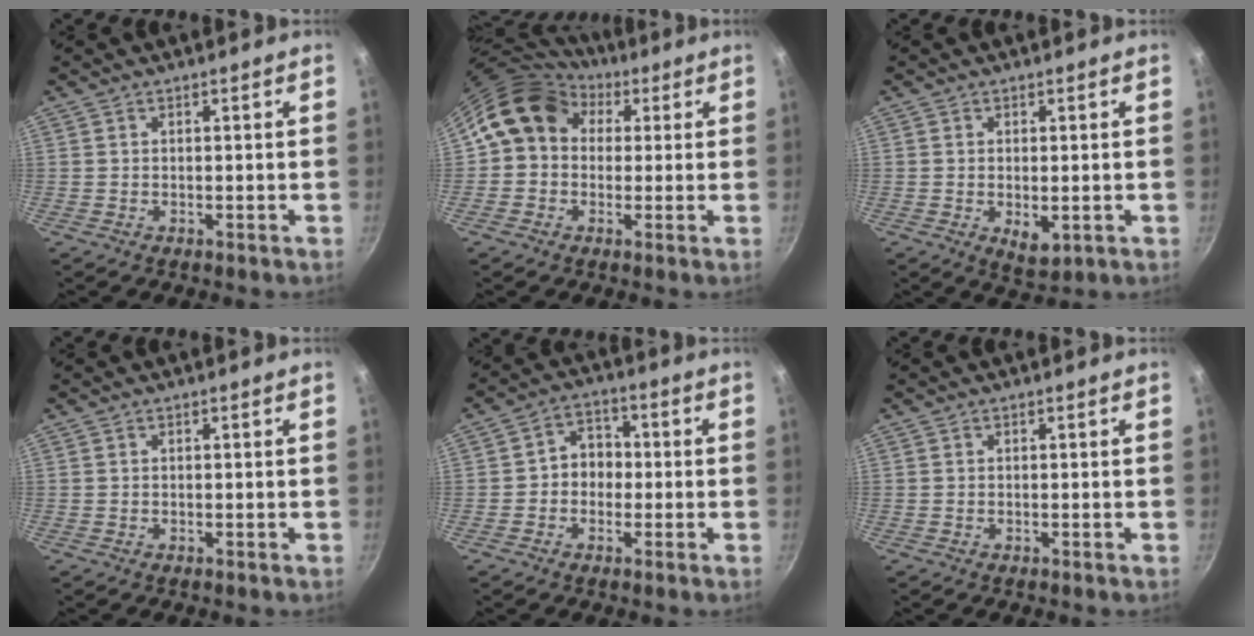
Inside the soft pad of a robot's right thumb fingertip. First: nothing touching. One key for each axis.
{"total": 11.5, "fx": 3.3, "fy": 9.5, "fz": 5.6, "tx": -0.069, "ty": 0.019, "tz": 0.039}
{"total": 4.7, "fx": -0.8, "fy": 2.5, "fz": 3.9, "tx": -0.056, "ty": -0.012, "tz": -0.004}
{"total": 0.0}
{"total": 5.9, "fx": -0.6, "fy": 5.0, "fz": 3.2, "tx": -0.008, "ty": 0.019, "tz": -0.020}
{"total": 0.0}